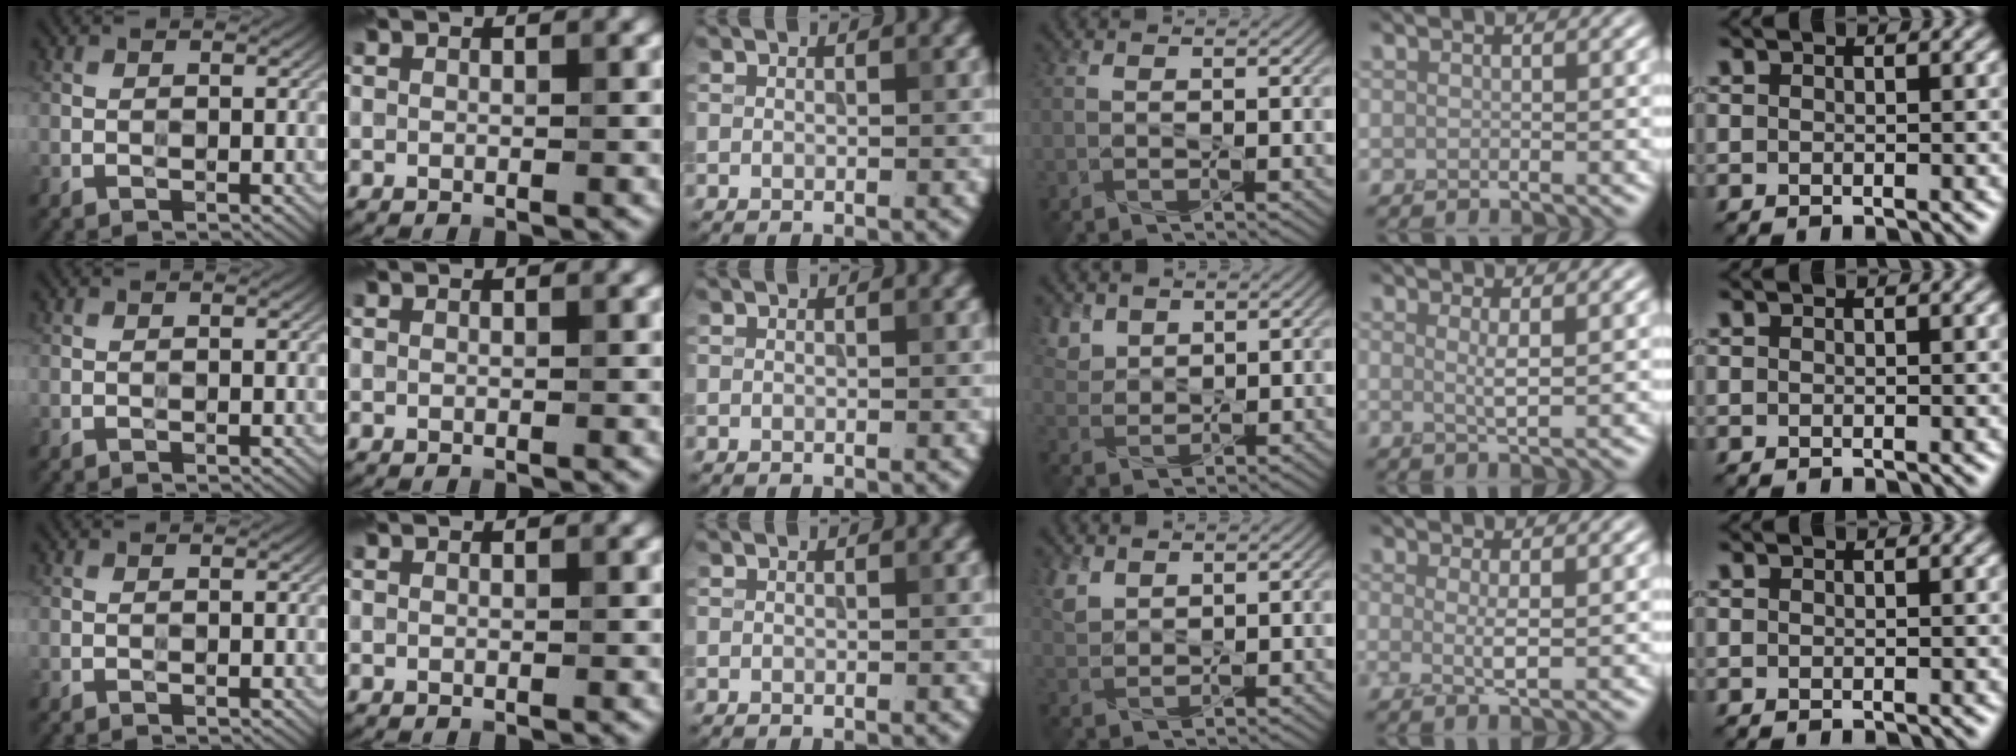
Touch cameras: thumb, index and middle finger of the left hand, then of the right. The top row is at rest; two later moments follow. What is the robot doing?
{"motion": "squeeze", "object": "tweezer"}